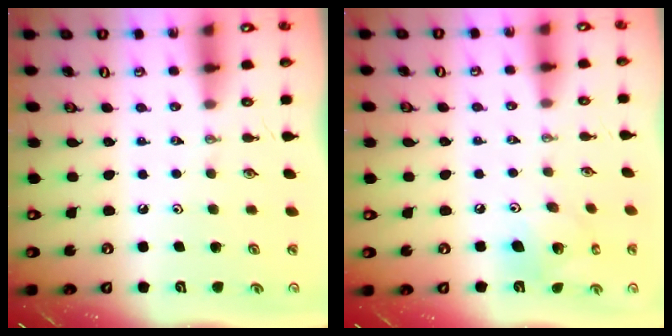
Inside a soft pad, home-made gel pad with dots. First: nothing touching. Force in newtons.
{"total": 11.3, "press": 11.2, "slide": 1.0}